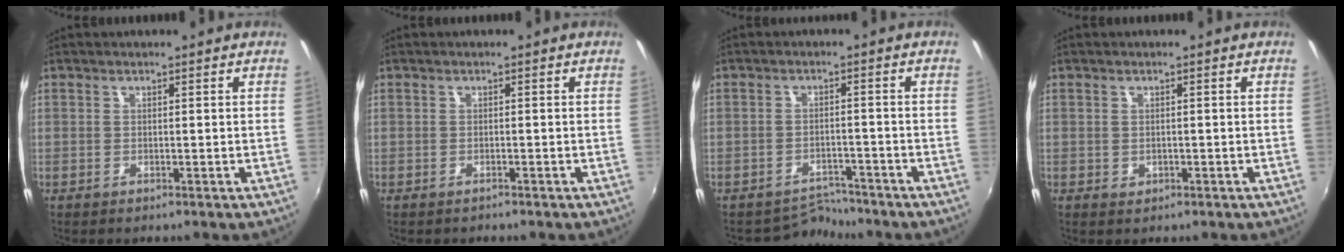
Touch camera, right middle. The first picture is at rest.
{"total": 0.6, "force": [-0.6, 0.2, 0.0], "torque": [-0.002, 0.001, -0.009]}
{"total": 3.9, "force": [-3.7, 0.8, -1.0], "torque": [0.012, 0.011, -0.059]}
{"total": 0.9, "force": [-0.2, 0.8, 0.4], "torque": [-0.004, 0.000, -0.001]}